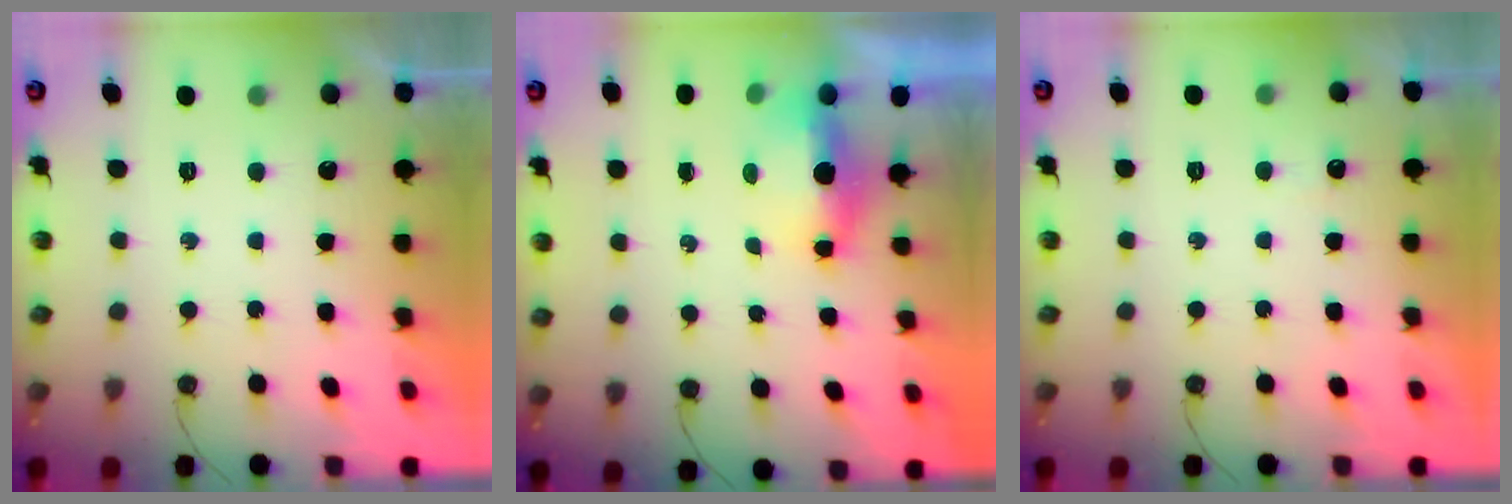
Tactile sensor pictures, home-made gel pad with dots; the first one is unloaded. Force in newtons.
{"total": 5.4, "press": 5.0, "slide": 2.1}
{"total": 2.2, "press": 2.2, "slide": 0.5}